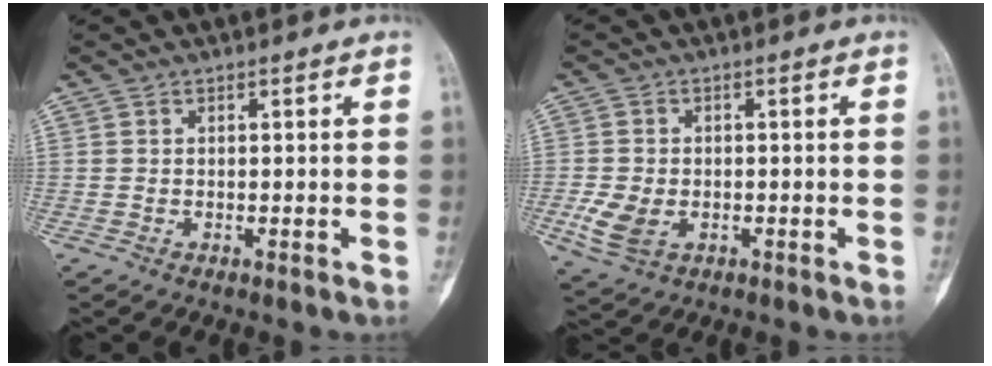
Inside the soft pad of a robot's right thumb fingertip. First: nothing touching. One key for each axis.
{"total": 5.9, "fx": -1.6, "fy": 4.1, "fz": 4.0, "tx": -0.082, "ty": -0.001, "tz": -0.024}